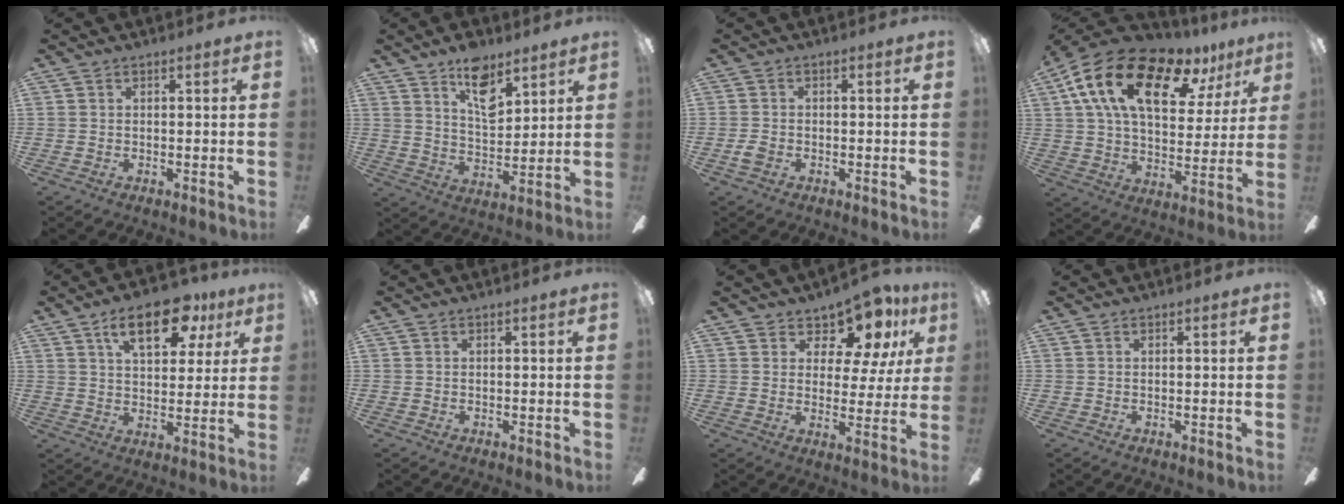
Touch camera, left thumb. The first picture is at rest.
{"total": 11.1, "force": [7.4, 5.4, 6.3], "torque": [-0.092, -0.035, 0.130]}
{"total": 2.3, "force": [-1.1, 1.6, 1.2], "torque": [-0.027, 0.005, -0.023]}
{"total": 20.4, "force": [11.4, 10.5, 13.4], "torque": [-0.231, -0.047, 0.197]}
{"total": 15.1, "force": [7.6, 7.6, 10.6], "torque": [-0.142, -0.015, 0.126]}
{"total": 0.0}
{"total": 10.5, "force": [7.8, 5.3, 4.5], "torque": [-0.075, -0.054, 0.145]}
{"total": 0.0}